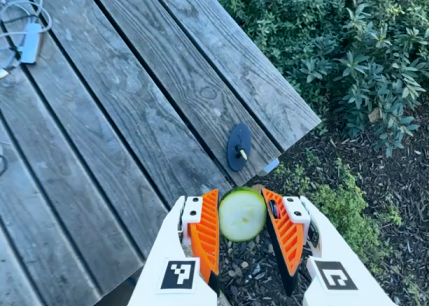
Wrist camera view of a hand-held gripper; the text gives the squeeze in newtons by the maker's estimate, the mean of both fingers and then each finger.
{"total": 10.8, "left": 11.0, "right": 10.6}